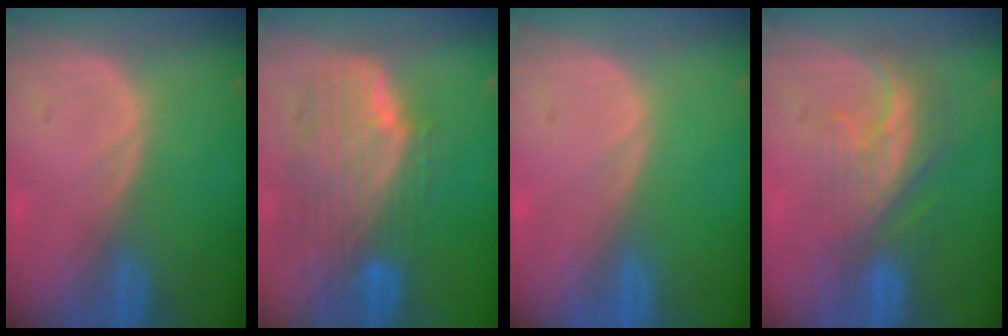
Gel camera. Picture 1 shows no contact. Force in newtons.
{"total": 10.0, "press": 8.9, "slide": 4.6}
{"total": 0.0}
{"total": 8.2, "press": 7.2, "slide": 4.0}